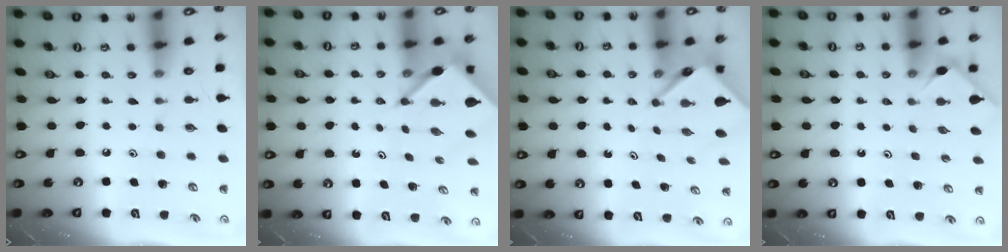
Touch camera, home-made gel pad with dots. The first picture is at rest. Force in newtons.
{"total": 5.9, "press": 5.9, "slide": 0.4}
{"total": 4.3, "press": 4.3, "slide": 0.2}
{"total": 2.7, "press": 2.7, "slide": 0.5}